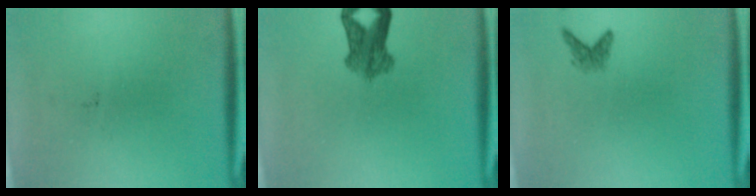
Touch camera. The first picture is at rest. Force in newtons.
{"total": 4.8}
{"total": 1.4}